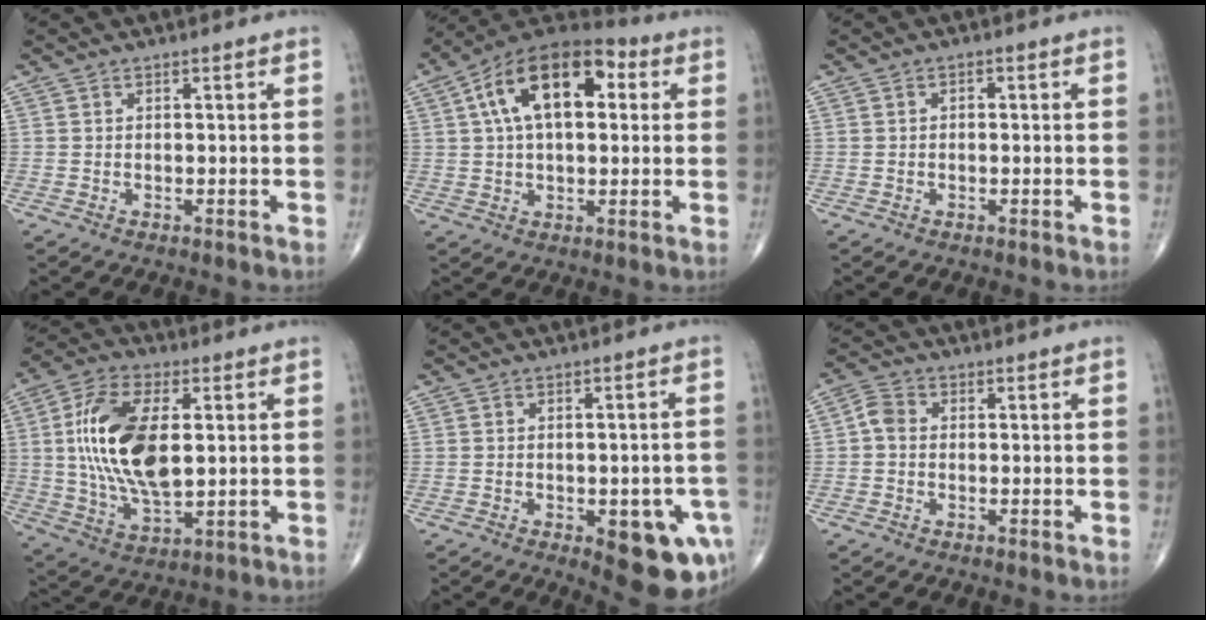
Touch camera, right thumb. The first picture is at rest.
{"total": 17.6, "force": [4.4, 9.5, 14.2], "torque": [-0.216, 0.027, 0.060]}
{"total": 0.9, "force": [-0.1, 0.6, 0.7], "torque": [-0.002, 0.003, -0.005]}
{"total": 18.0, "force": [2.1, 8.8, 15.5], "torque": [-0.297, -0.007, 0.040]}
{"total": 12.9, "force": [-5.0, 5.6, 10.5], "torque": [-0.100, 0.013, -0.047]}
{"total": 3.1, "force": [-0.2, 2.4, 2.0], "torque": [-0.033, 0.008, -0.014]}